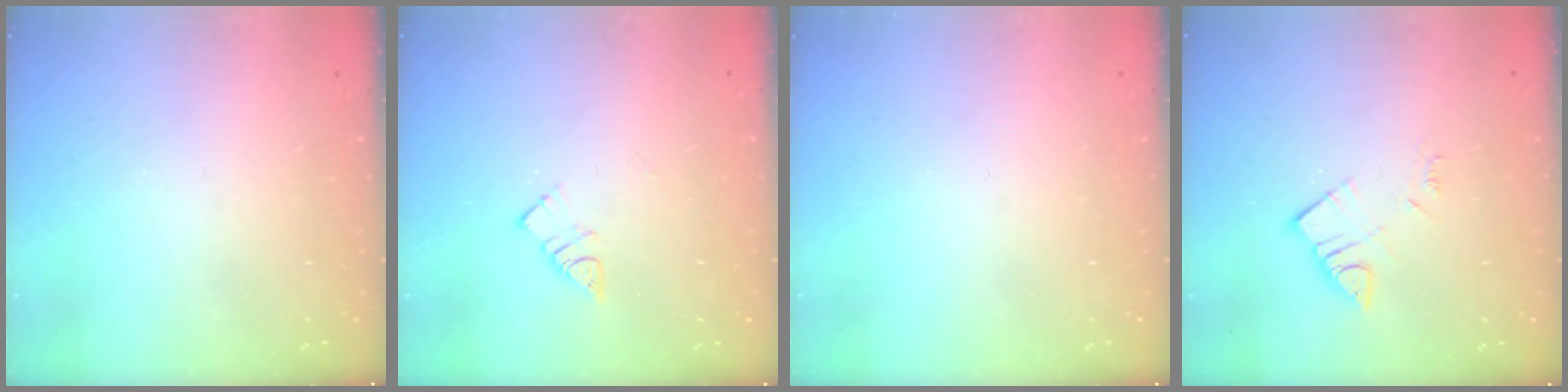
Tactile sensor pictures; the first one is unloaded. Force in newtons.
{"total": 5.7, "press": 5.6, "slide": 0.6}
{"total": 0.0}
{"total": 5.0, "press": 5.0, "slide": 0.2}